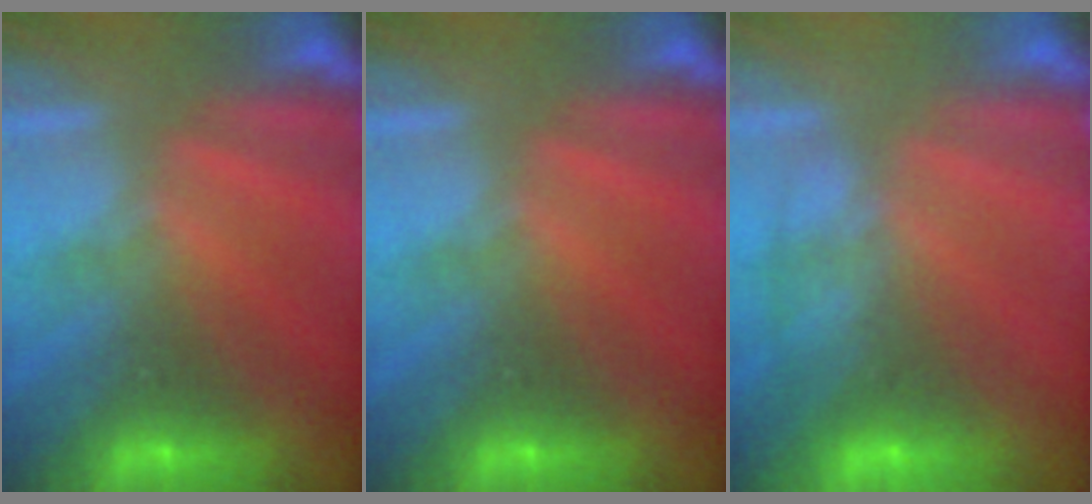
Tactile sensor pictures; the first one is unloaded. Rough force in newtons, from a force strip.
{"total": 0.0}
{"total": 1.6}